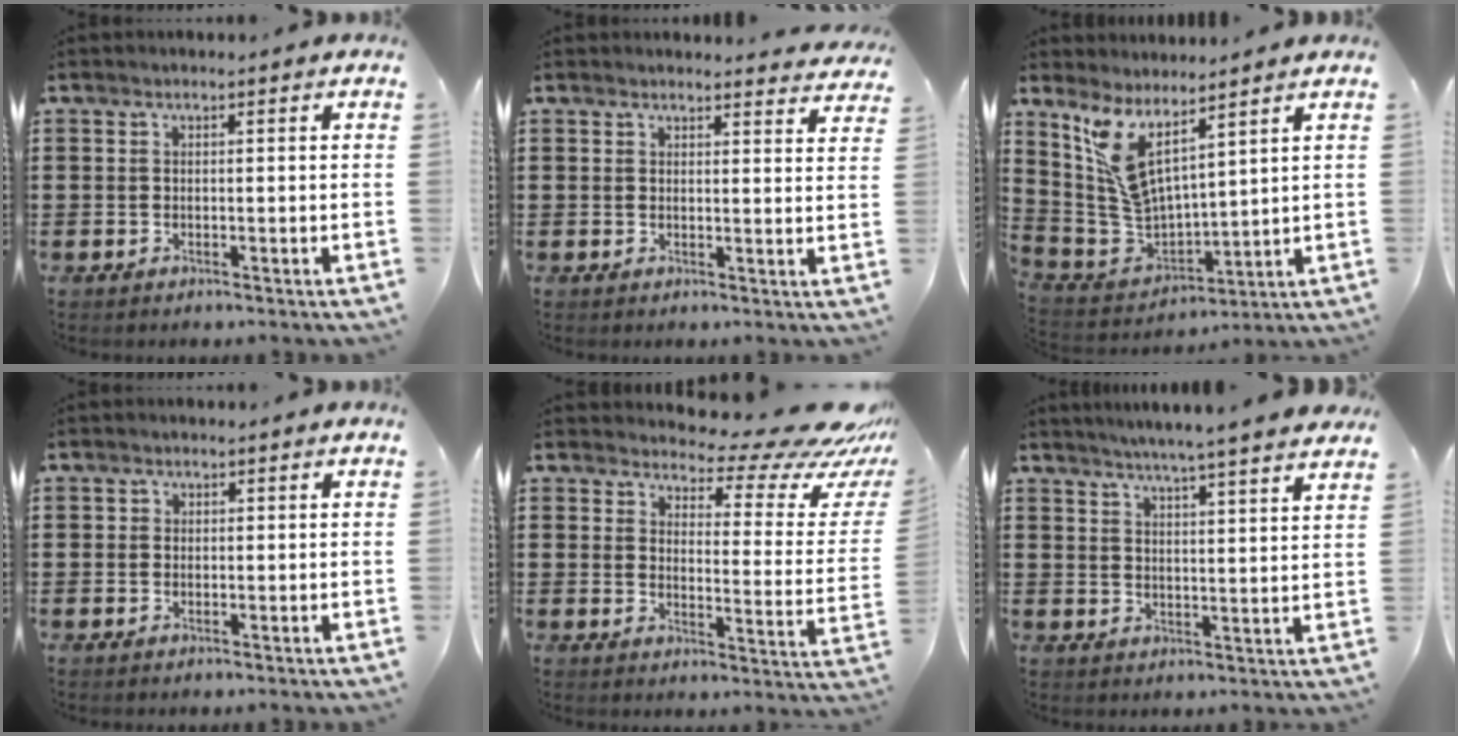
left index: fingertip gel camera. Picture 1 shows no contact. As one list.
[{"total": 2.4, "force": [2.4, 0.0, 0.0], "torque": [0.000, -0.013, 0.044]}, {"total": 8.5, "force": [5.2, 2.6, 6.2], "torque": [-0.165, -0.047, 0.090]}, {"total": 0.7, "force": [0.0, 0.7, -0.1], "torque": [-0.001, 0.005, 0.000]}, {"total": 9.5, "force": [8.3, 1.8, 4.2], "torque": [-0.070, -0.066, 0.138]}, {"total": 4.2, "force": [4.0, -0.8, 1.0], "torque": [-0.036, -0.022, 0.068]}]